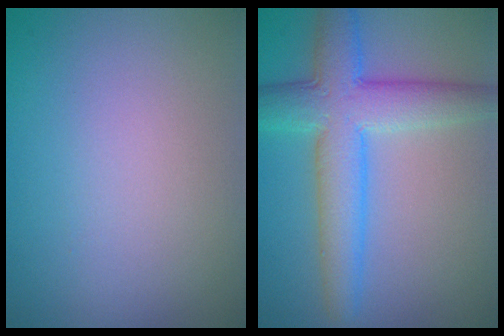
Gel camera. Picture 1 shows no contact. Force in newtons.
{"total": 6.7, "press": 6.7, "slide": 0.1}